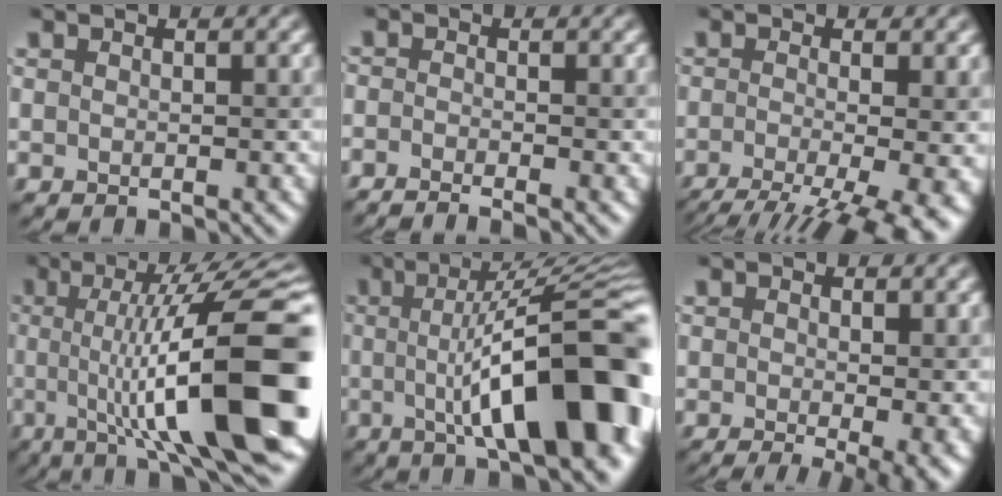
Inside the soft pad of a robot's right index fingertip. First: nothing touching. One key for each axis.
{"total": 2.9, "fx": -2.4, "fy": 0.3, "fz": 1.6, "tx": -0.020, "ty": -0.002, "tz": -0.036}
{"total": 9.9, "fx": -5.0, "fy": 2.9, "fz": 8.0, "tx": -0.102, "ty": -0.017, "tz": -0.065}
{"total": 15.8, "fx": -1.2, "fy": 3.4, "fz": 15.3, "tx": -0.191, "ty": 0.021, "tz": -0.012}
{"total": 14.6, "fx": -1.2, "fy": 3.7, "fz": 14.1, "tx": -0.150, "ty": 0.021, "tz": -0.018}
{"total": 5.6, "fx": -1.5, "fy": 1.3, "fz": 5.3, "tx": -0.058, "ty": -0.014, "tz": -0.007}